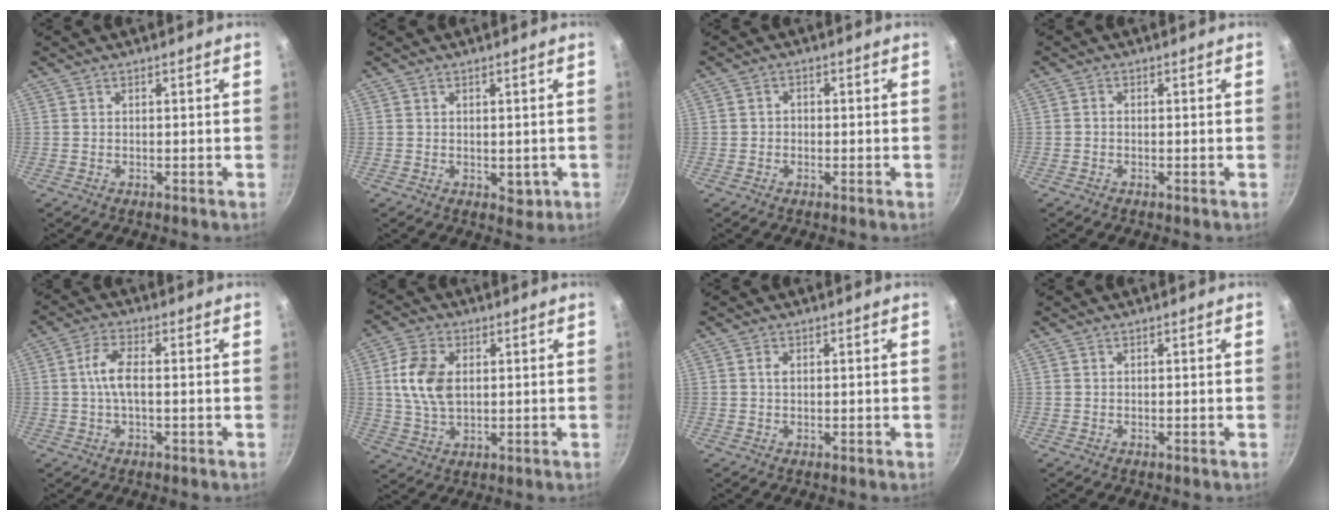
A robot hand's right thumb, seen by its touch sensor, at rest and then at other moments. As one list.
[{"total": 2.4, "force": [-0.1, 1.7, 1.7], "torque": [-0.014, -0.003, 0.003]}, {"total": 1.7, "force": [-0.4, 1.4, 0.7], "torque": [-0.008, 0.006, -0.011]}, {"total": 0.7, "force": [-0.3, 0.4, 0.5], "torque": [-0.009, 0.004, -0.007]}, {"total": 5.4, "force": [-0.1, 2.1, 5.0], "torque": [-0.113, 0.012, -0.008]}, {"total": 9.7, "force": [1.6, 6.1, 7.3], "torque": [-0.132, 0.001, 0.029]}, {"total": 1.2, "force": [0.2, 0.7, 0.9], "torque": [-0.015, 0.003, 0.003]}, {"total": 0.0}]